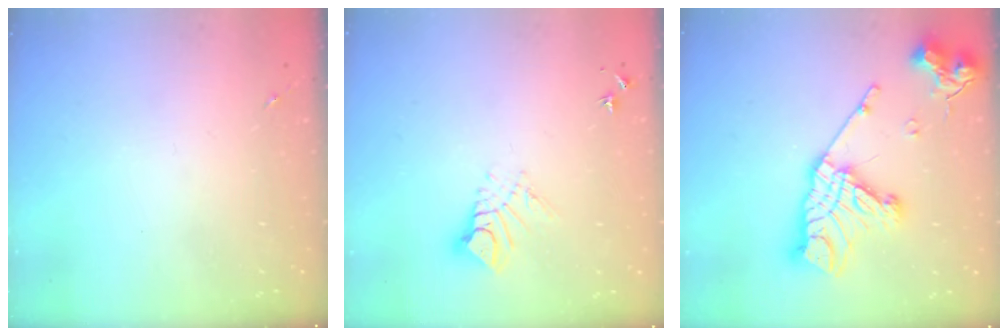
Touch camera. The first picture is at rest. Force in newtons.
{"total": 9.1, "press": 9.0, "slide": 1.0}
{"total": 20.7, "press": 20.6, "slide": 1.9}